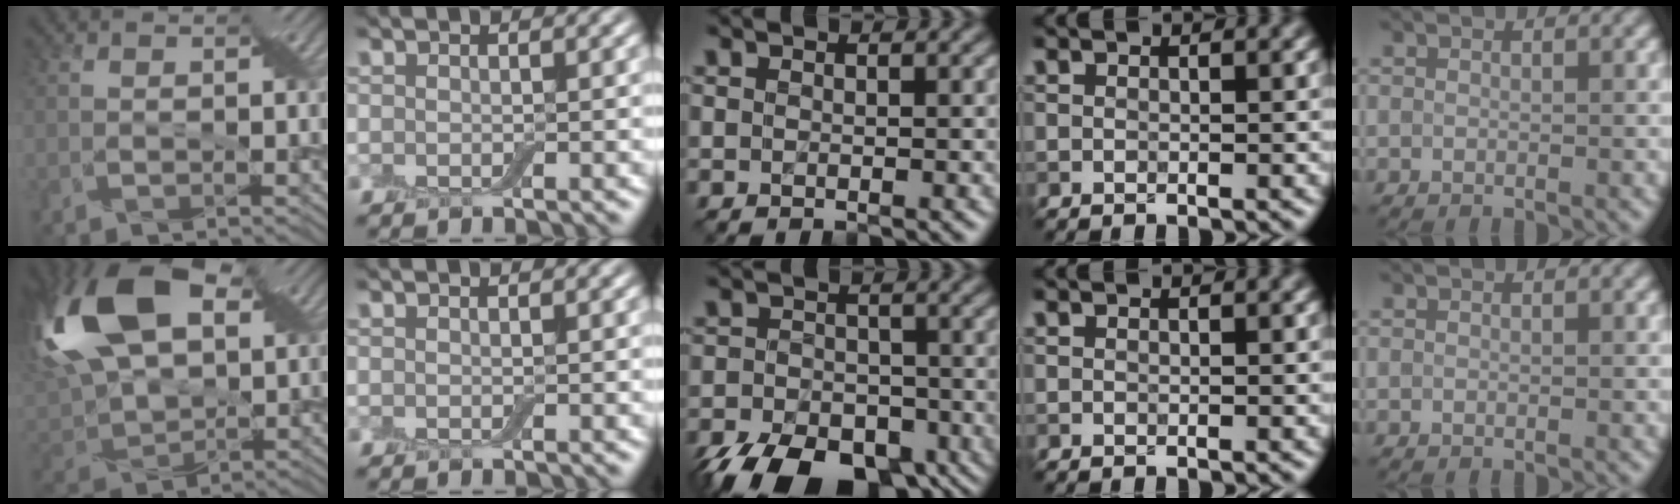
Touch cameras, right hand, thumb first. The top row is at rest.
{"thumb": {"total": 20.1, "force": [7.4, 12.5, 13.8], "torque": [-0.324, 0.031, 0.139]}, "middle": {"total": 11.8, "force": [-8.0, 6.2, 6.0], "torque": [-0.104, -0.045, -0.123]}}